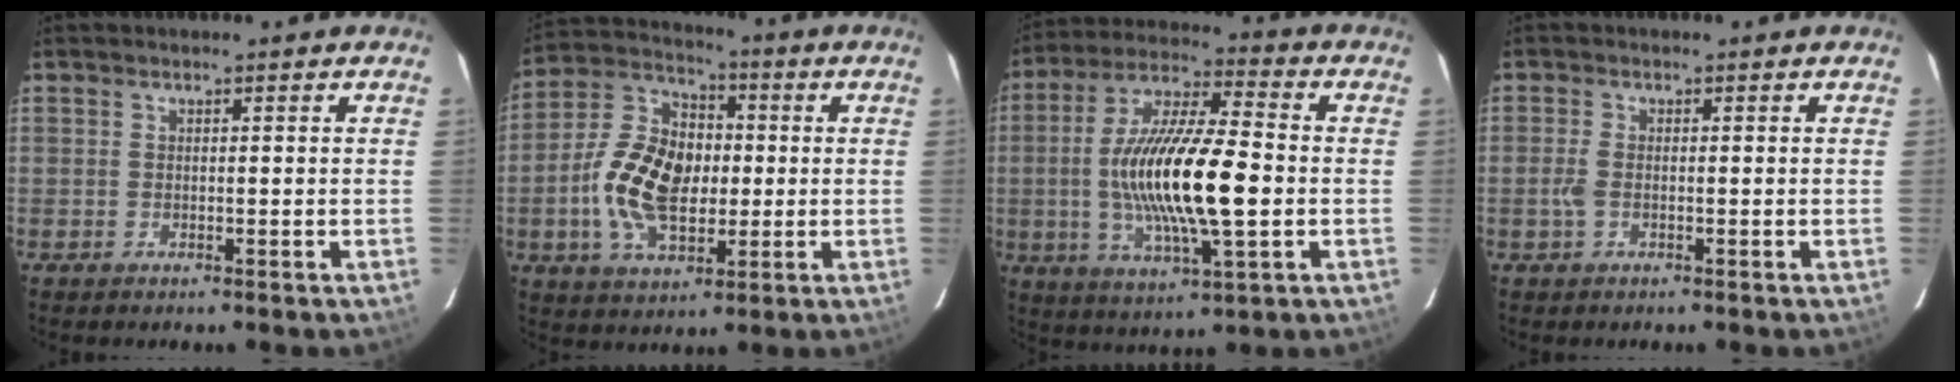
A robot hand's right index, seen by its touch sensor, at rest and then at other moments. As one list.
[{"total": 15.8, "force": [-1.7, 10.0, 12.1], "torque": [-0.246, 0.016, -0.030]}, {"total": 19.4, "force": [-2.0, 4.6, 18.8], "torque": [-0.359, -0.003, -0.037]}, {"total": 2.2, "force": [-0.6, 1.0, 1.8], "torque": [-0.042, -0.001, -0.013]}]